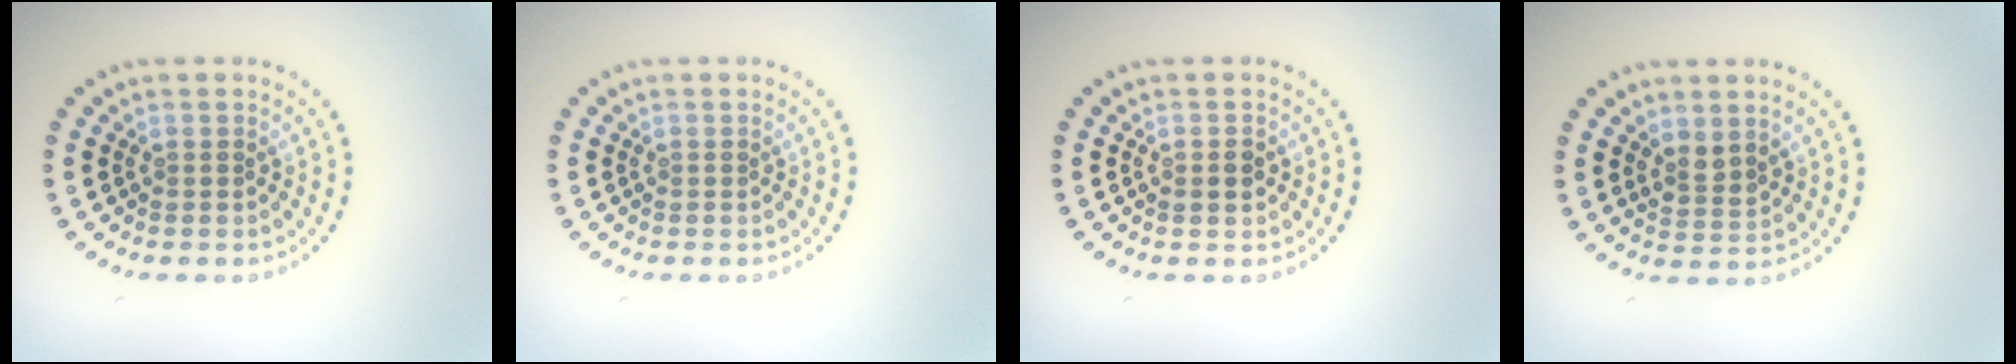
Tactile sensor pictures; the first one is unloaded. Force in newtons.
{"total": 0.0}
{"total": 1.5, "press": 1.5, "slide": 0.1}
{"total": 1.6, "press": 1.3, "slide": 1.0}